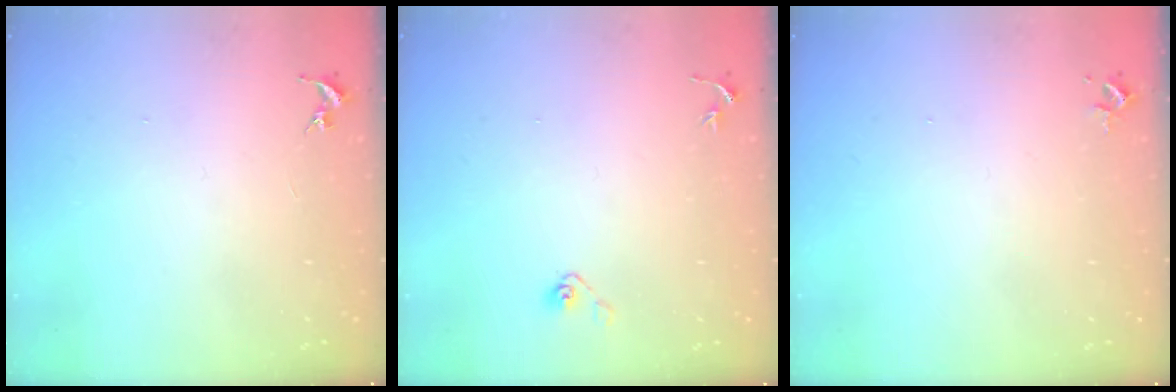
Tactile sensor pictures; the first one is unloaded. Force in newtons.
{"total": 4.0, "press": 3.4, "slide": 2.0}
{"total": 2.4, "press": 2.4, "slide": 0.3}